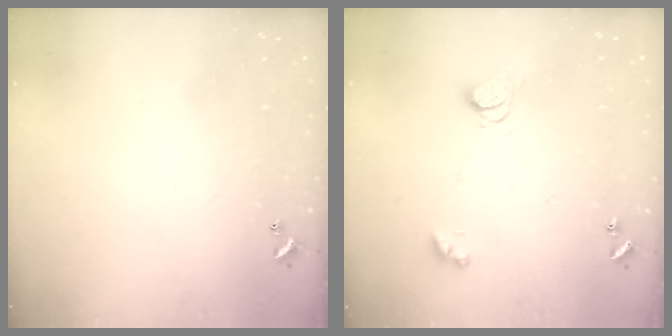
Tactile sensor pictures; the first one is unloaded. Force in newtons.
{"total": 4.0, "press": 4.0, "slide": 0.2}